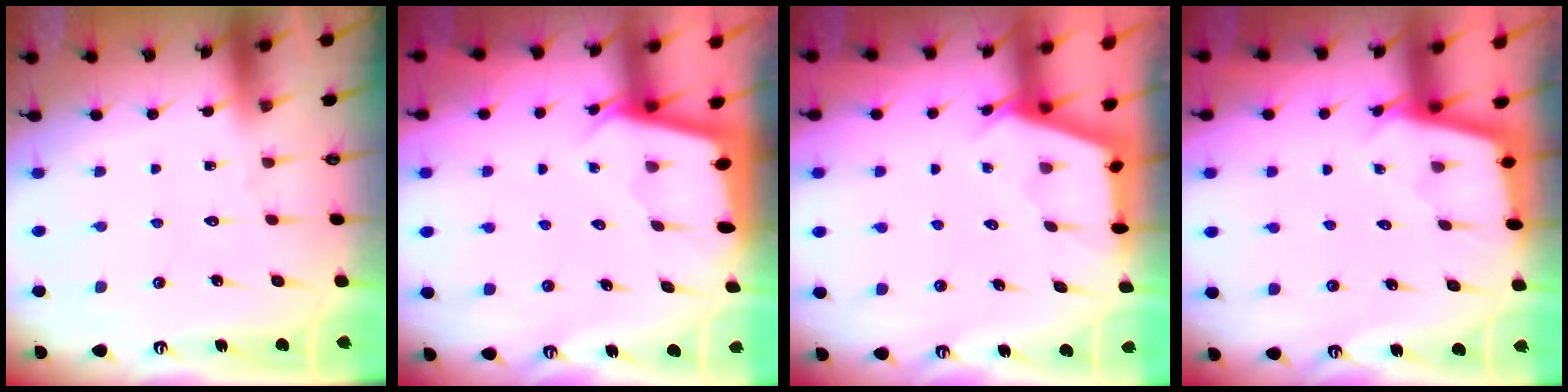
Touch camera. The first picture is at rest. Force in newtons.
{"total": 2.0, "press": 1.9, "slide": 0.2}
{"total": 2.6, "press": 2.6, "slide": 0.3}
{"total": 2.3, "press": 2.3, "slide": 0.1}